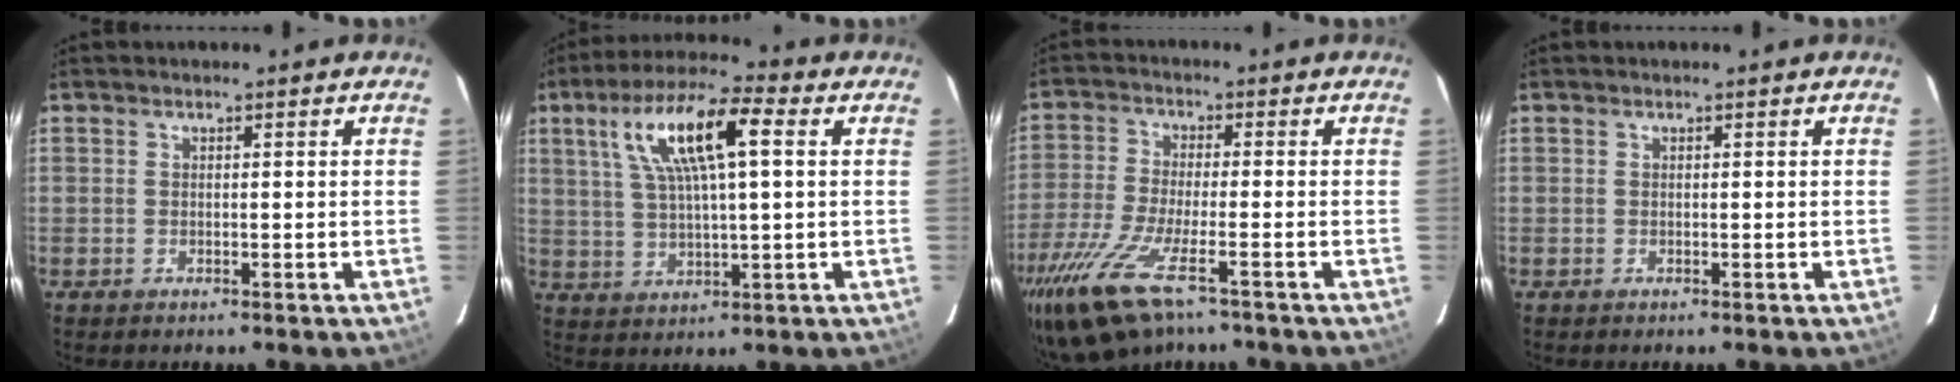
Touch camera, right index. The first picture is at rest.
{"total": 13.1, "force": [4.3, 3.1, 12.0], "torque": [-0.227, 0.023, 0.080]}
{"total": 14.8, "force": [-9.8, 4.0, 10.3], "torque": [-0.229, -0.053, -0.186]}
{"total": 0.0}